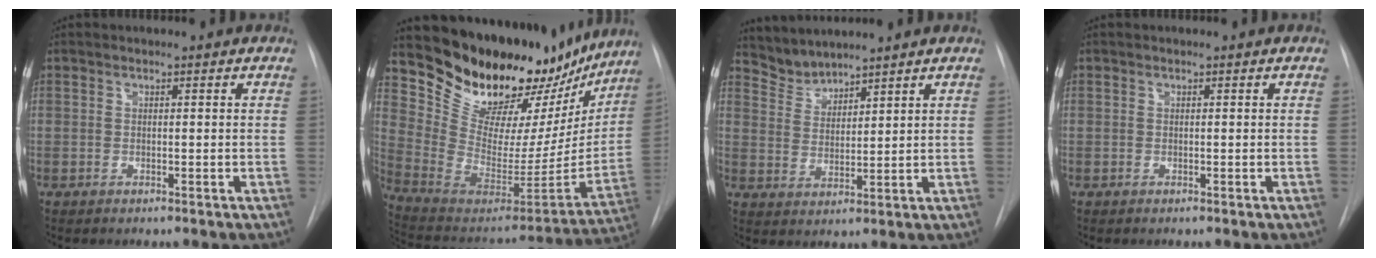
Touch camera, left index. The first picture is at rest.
{"total": 26.2, "force": [22.9, 9.8, 8.3], "torque": [-0.116, -0.057, 0.334]}
{"total": 4.4, "force": [4.4, 0.1, -0.5], "torque": [0.006, 0.005, 0.095]}
{"total": 0.0}